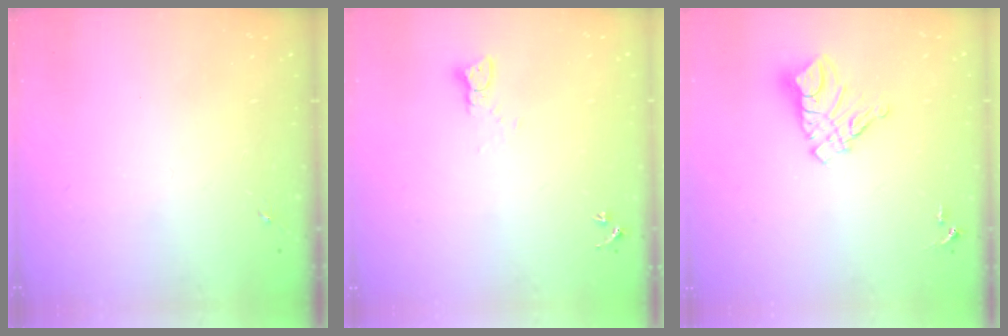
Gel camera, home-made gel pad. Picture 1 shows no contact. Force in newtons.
{"total": 3.3, "press": 3.3, "slide": 0.1}
{"total": 12.1, "press": 12.0, "slide": 1.1}